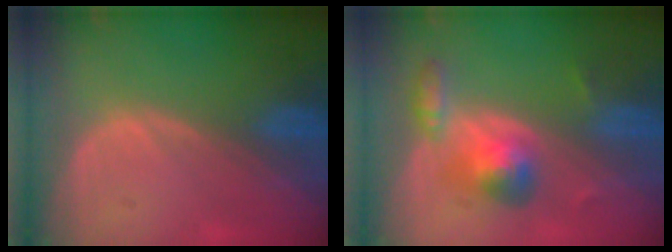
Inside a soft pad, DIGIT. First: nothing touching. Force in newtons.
{"total": 5.4, "press": 5.3, "slide": 1.4}